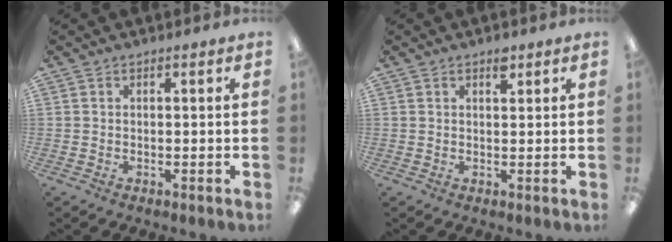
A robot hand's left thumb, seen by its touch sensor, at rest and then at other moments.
{"total": 2.2, "force": [1.5, 0.9, 1.2], "torque": [-0.010, -0.006, 0.024]}